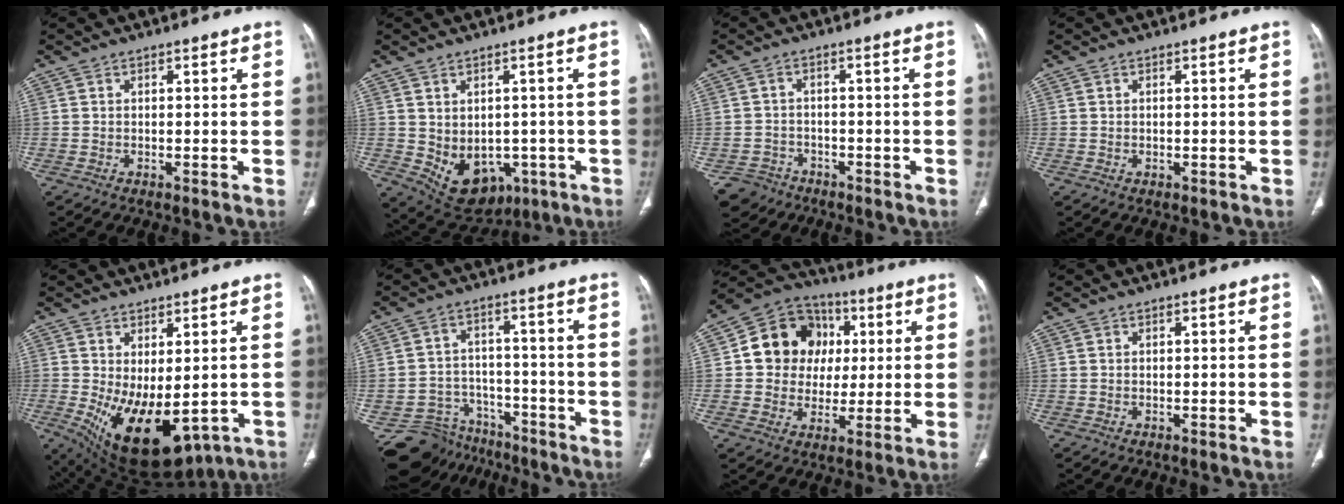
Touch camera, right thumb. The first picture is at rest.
{"total": 11.8, "force": [-3.2, 8.8, 7.2], "torque": [-0.084, 0.009, -0.018]}
{"total": 5.4, "force": [-3.3, 4.2, 0.4], "torque": [-0.005, 0.023, -0.053]}
{"total": 0.0}
{"total": 15.8, "force": [-3.5, 8.0, 13.2], "torque": [-0.210, -0.018, -0.020]}
{"total": 12.7, "force": [-10.0, 7.8, -0.1], "torque": [0.001, 0.086, -0.147]}
{"total": 14.6, "force": [2.3, 13.0, 6.2], "torque": [-0.062, 0.013, 0.037]}
{"total": 0.0}